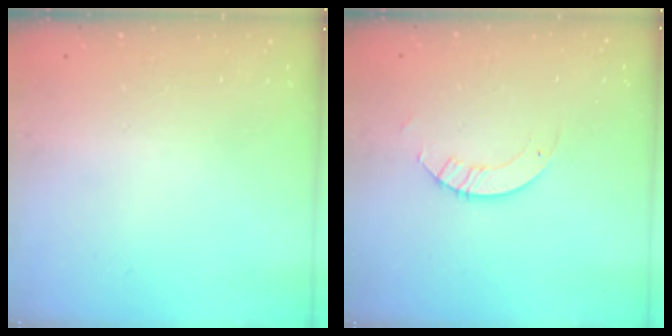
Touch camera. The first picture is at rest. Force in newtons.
{"total": 3.3, "press": 3.3, "slide": 0.2}